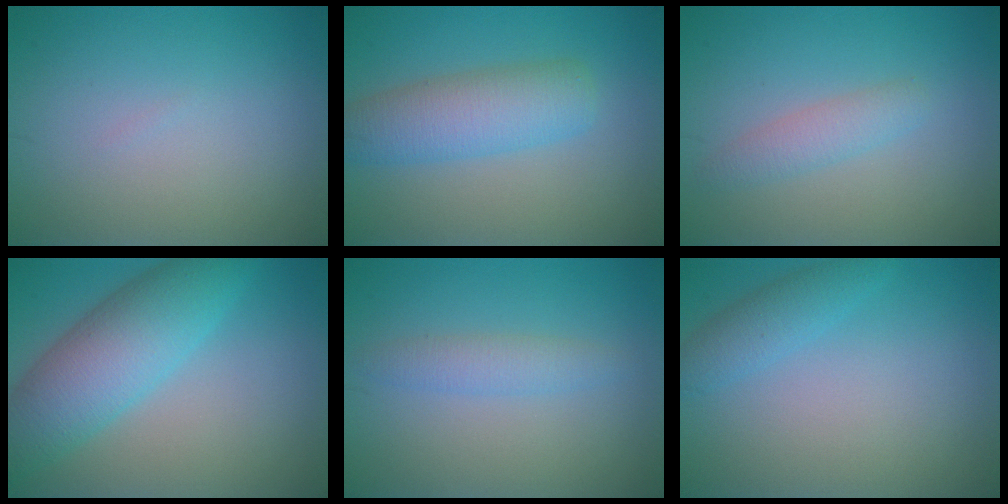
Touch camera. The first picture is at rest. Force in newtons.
{"total": 5.1, "press": 5.1, "slide": 0.2}
{"total": 1.9, "press": 1.9, "slide": 0.1}
{"total": 7.5, "press": 7.5, "slide": 0.1}
{"total": 1.9, "press": 1.9, "slide": 0.0}
{"total": 2.3, "press": 2.3, "slide": 0.1}